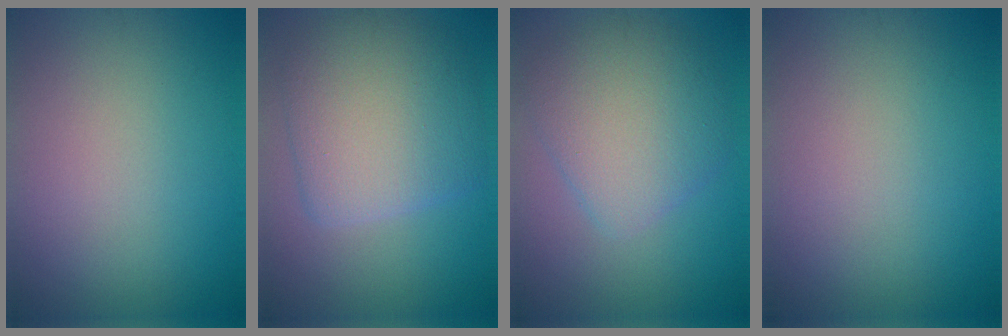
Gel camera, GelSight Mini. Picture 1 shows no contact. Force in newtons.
{"total": 7.1, "press": 7.1, "slide": 0.5}
{"total": 5.4, "press": 5.4, "slide": 0.3}
{"total": 0.0}